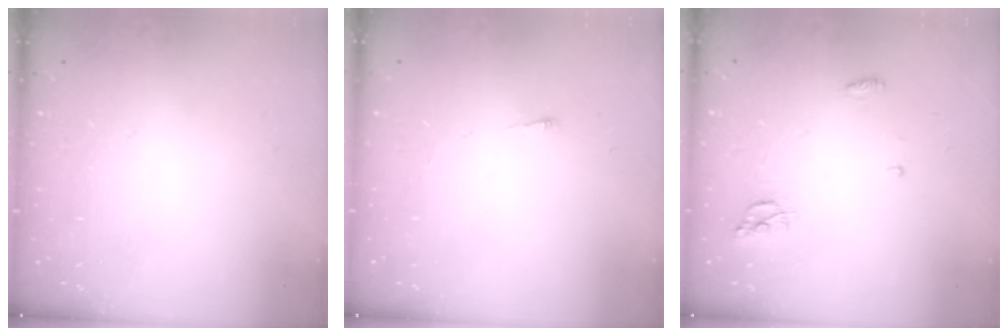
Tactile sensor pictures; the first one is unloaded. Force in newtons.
{"total": 2.6, "press": 2.5, "slide": 0.3}
{"total": 5.2, "press": 5.2, "slide": 0.2}